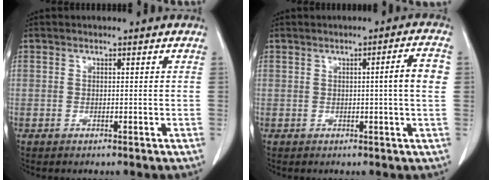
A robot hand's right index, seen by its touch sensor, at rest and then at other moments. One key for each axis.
{"total": 4.5, "fx": 0.3, "fy": -0.4, "fz": 4.5, "tx": -0.061, "ty": 0.001, "tz": 0.002}